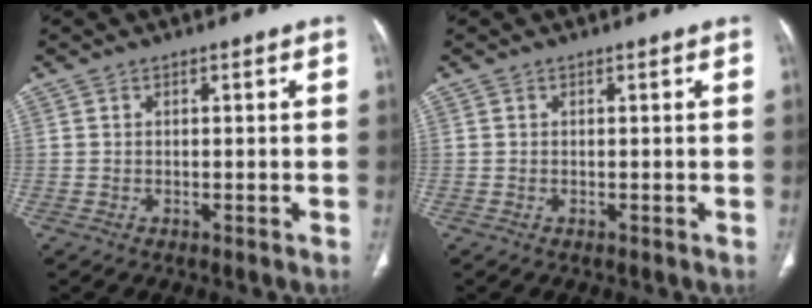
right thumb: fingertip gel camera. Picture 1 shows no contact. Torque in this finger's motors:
{"motor_torque": [0.04, -0.17, -0.11, 0.63, -0.03]}